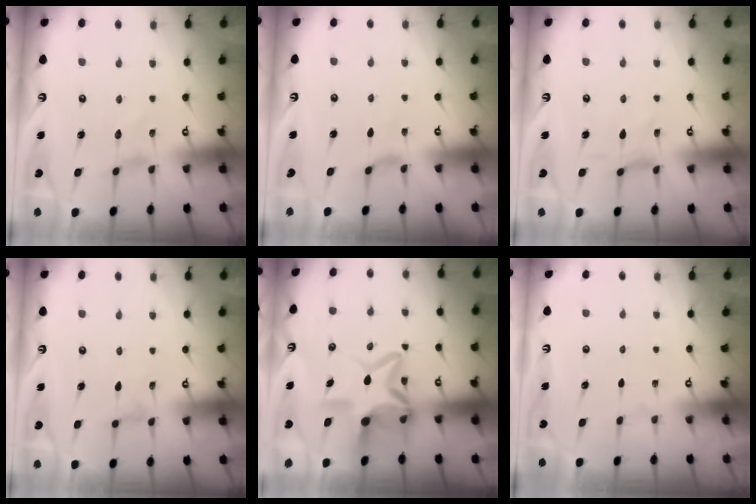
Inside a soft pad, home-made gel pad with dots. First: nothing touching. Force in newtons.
{"total": 1.8, "press": 1.7, "slide": 0.5}
{"total": 0.8, "press": 0.8, "slide": 0.2}
{"total": 0.0}
{"total": 11.6, "press": 11.5, "slide": 1.6}
{"total": 0.0}